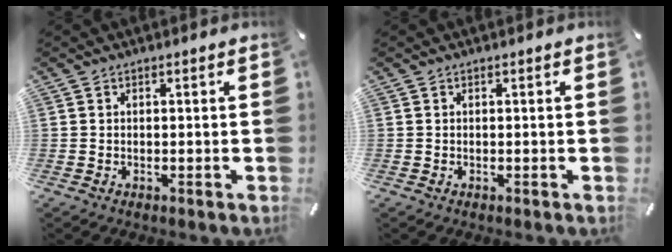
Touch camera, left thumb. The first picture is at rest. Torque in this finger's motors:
{"motor_torque": [0.00, -0.01, 0.00, 0.00, 0.00]}